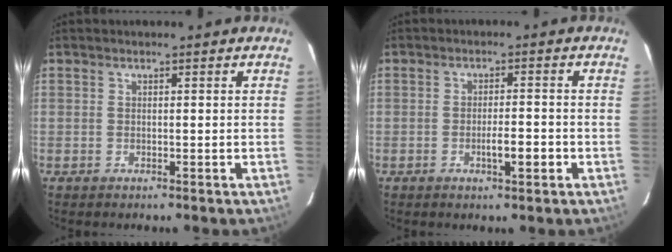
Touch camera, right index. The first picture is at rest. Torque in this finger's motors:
{"motor_torque": [0.23, -0.19, 0.10, 0.03]}